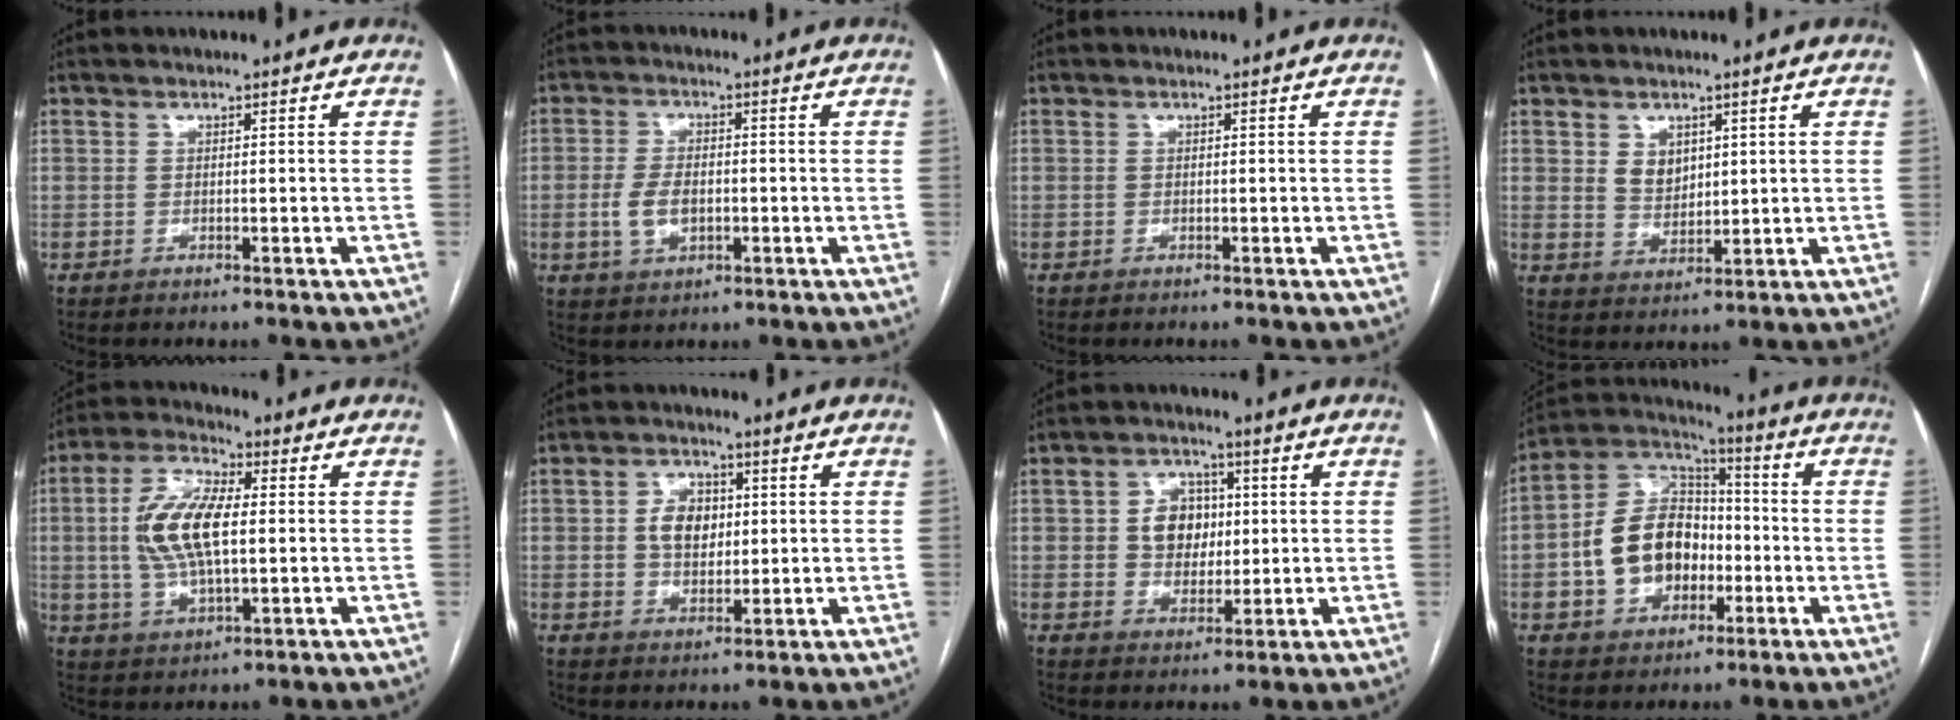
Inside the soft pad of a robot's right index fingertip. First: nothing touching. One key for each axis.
{"total": 5.1, "fx": -1.0, "fy": 2.9, "fz": 4.0, "tx": -0.086, "ty": 0.006, "tz": -0.014}
{"total": 0.0}
{"total": 4.1, "fx": 1.6, "fy": 3.0, "fz": 2.2, "tx": -0.041, "ty": 0.001, "tz": 0.039}
{"total": 11.9, "fx": 0.8, "fy": 4.4, "fz": 11.1, "tx": -0.237, "ty": 0.013, "tz": 0.017}
{"total": 5.9, "fx": 0.9, "fy": 4.2, "fz": 4.0, "tx": -0.075, "ty": 0.011, "tz": 0.021}
{"total": 6.8, "fx": 1.0, "fy": 5.4, "fz": 3.9, "tx": -0.068, "ty": 0.016, "tz": 0.023}
{"total": 13.2, "fx": -2.4, "fy": 9.6, "fz": 8.7, "tx": -0.184, "ty": 0.037, "tz": -0.035}